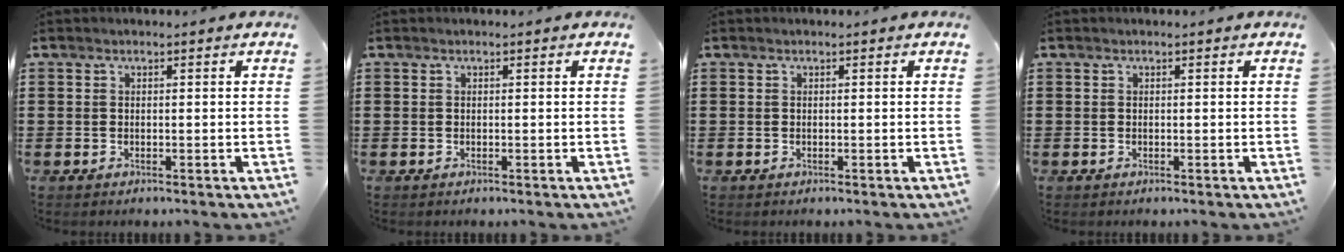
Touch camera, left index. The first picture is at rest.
{"total": 0.0}
{"total": 0.0}
{"total": 0.0}